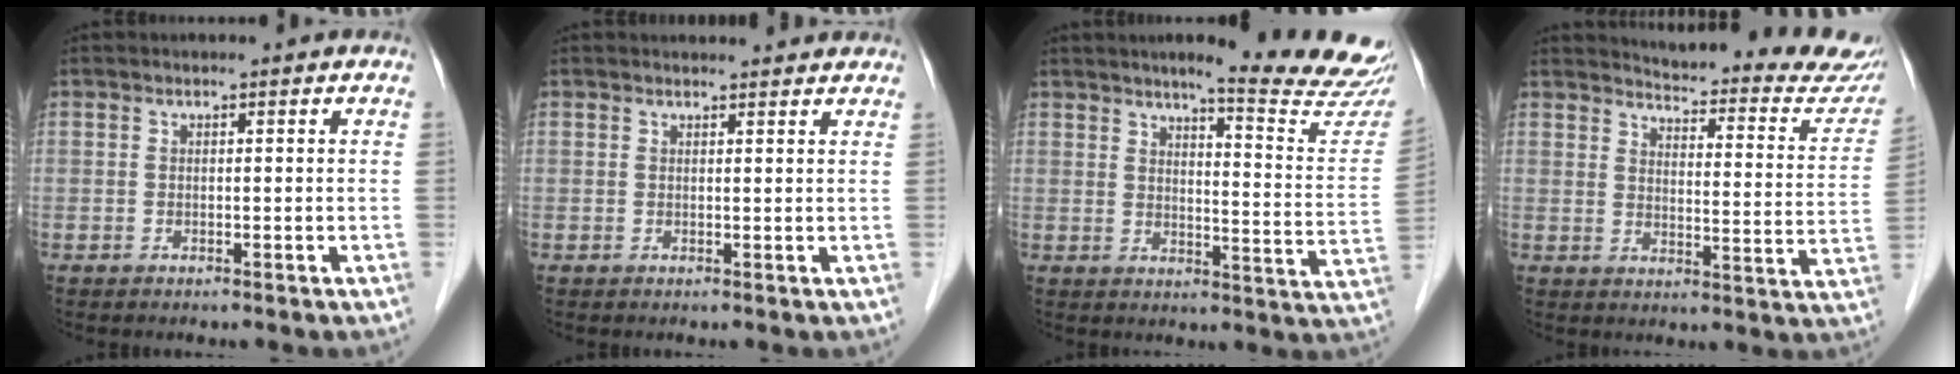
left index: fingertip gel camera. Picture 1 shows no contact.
{"total": 5.2, "force": [5.0, 0.9, 1.0], "torque": [-0.010, 0.014, 0.048]}
{"total": 16.4, "force": [14.9, -0.5, 6.7], "torque": [-0.086, -0.096, 0.167]}
{"total": 20.6, "force": [19.8, 2.4, 5.0], "torque": [-0.055, -0.100, 0.216]}